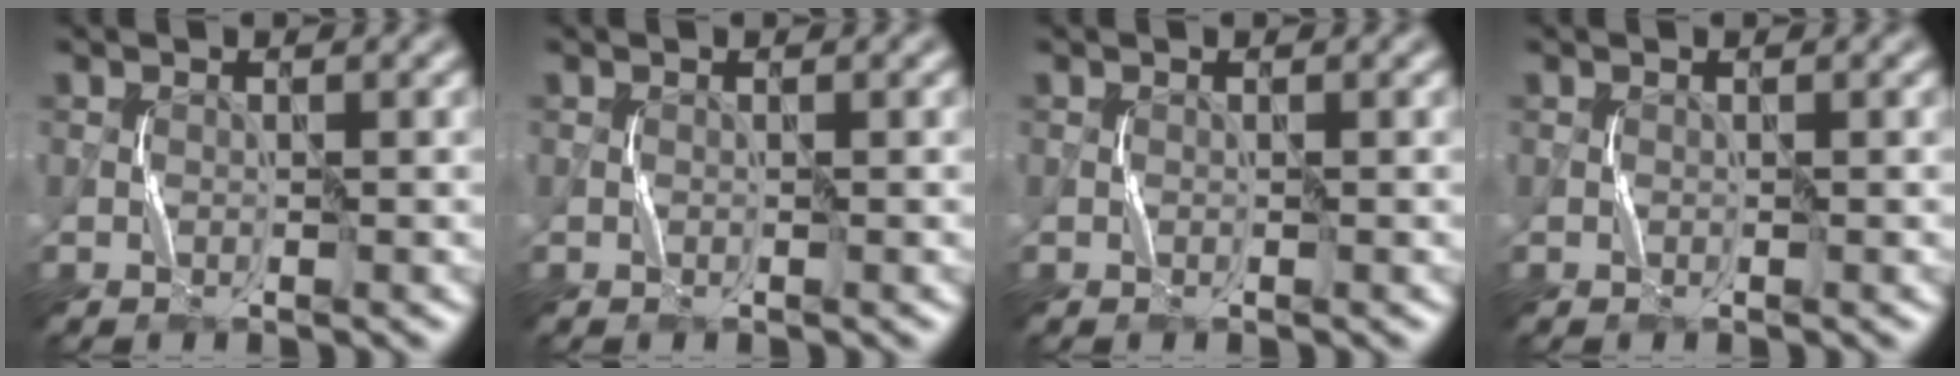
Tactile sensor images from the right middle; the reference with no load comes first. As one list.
[{"total": 0.0}, {"total": 0.0}, {"total": 0.0}]